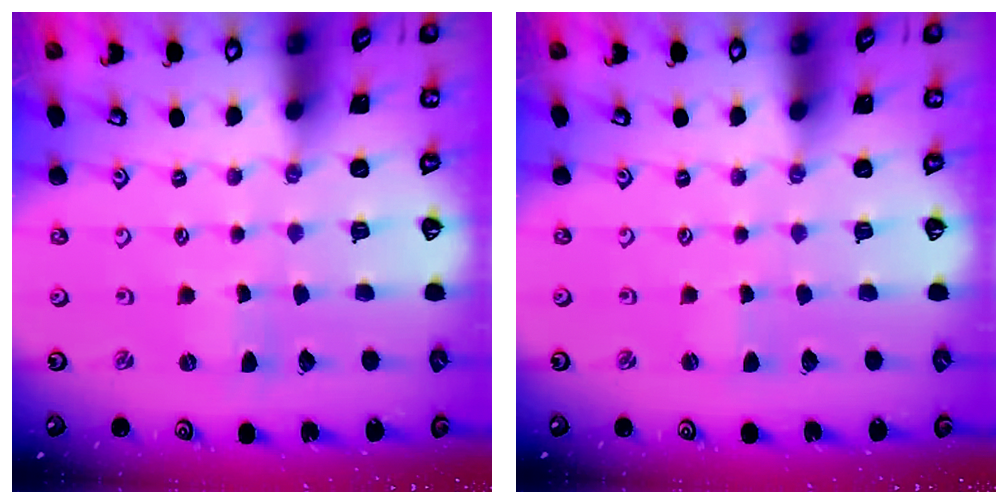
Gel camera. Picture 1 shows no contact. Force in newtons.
{"total": 1.1, "press": 1.1, "slide": 0.2}